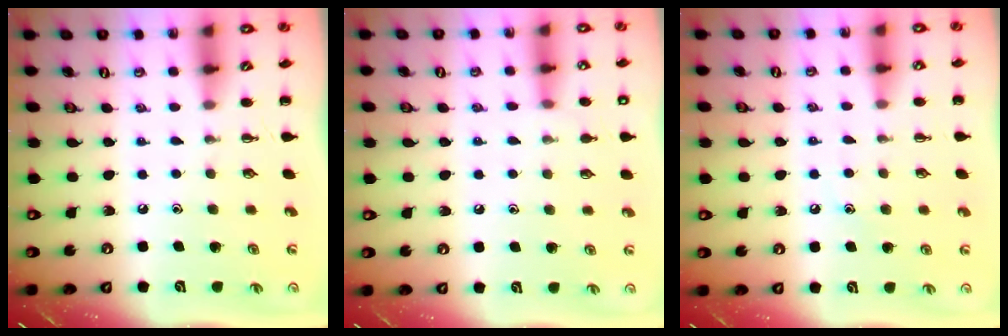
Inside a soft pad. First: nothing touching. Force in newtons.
{"total": 7.0, "press": 6.9, "slide": 1.6}
{"total": 7.9, "press": 7.6, "slide": 1.9}